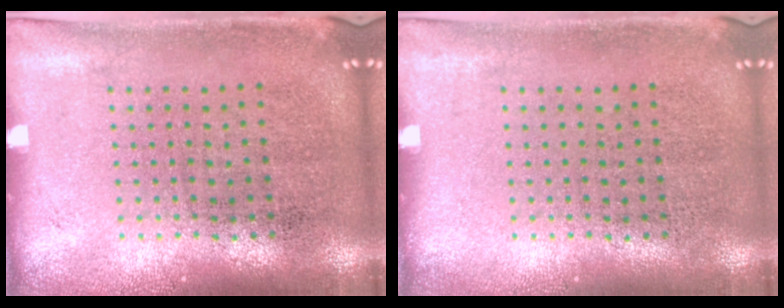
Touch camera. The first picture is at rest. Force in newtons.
{"total": 0.0}